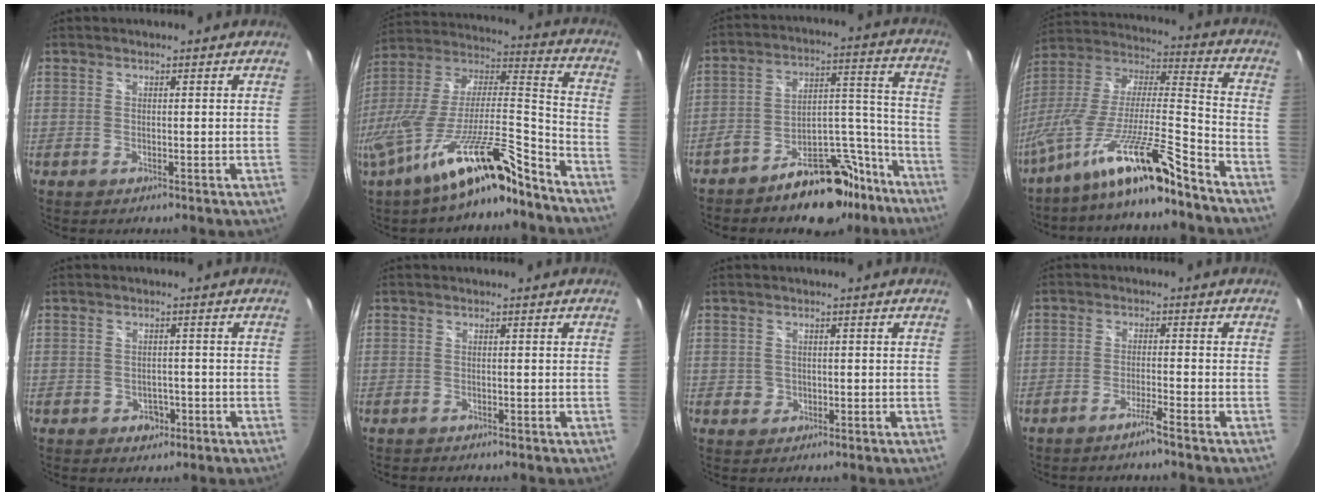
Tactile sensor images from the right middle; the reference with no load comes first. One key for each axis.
{"total": 21.7, "fx": -15.5, "fy": 3.1, "fz": 14.9, "tx": -0.256, "ty": -0.029, "tz": -0.267}
{"total": 16.6, "fx": -13.0, "fy": 7.4, "fz": 7.3, "tx": -0.100, "ty": 0.064, "tz": -0.171}
{"total": 17.5, "fx": -13.3, "fy": -0.1, "fz": 11.4, "tx": -0.196, "ty": -0.025, "tz": -0.239}
{"total": 3.2, "fx": -1.4, "fy": 2.6, "fz": 1.0, "tx": -0.023, "ty": 0.001, "tz": -0.015}
{"total": 1.2, "fx": -1.1, "fy": 0.3, "fz": 0.2, "tx": -0.008, "ty": -0.006, "tz": -0.019}
{"total": 1.9, "fx": -0.3, "fy": 1.9, "fz": 0.3, "tx": -0.001, "ty": -0.002, "tz": -0.003}
{"total": 2.8, "fx": -2.3, "fy": -0.7, "fz": 1.3, "tx": -0.037, "ty": 0.000, "tz": -0.044}